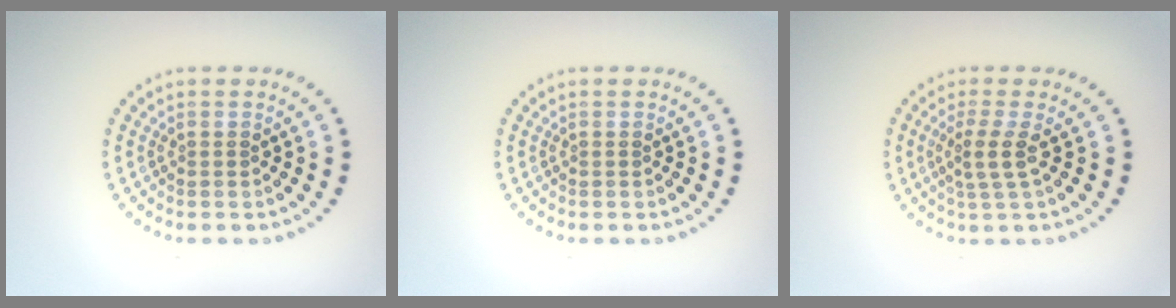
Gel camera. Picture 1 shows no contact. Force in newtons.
{"total": 0.0}
{"total": 2.3, "press": 1.7, "slide": 1.5}